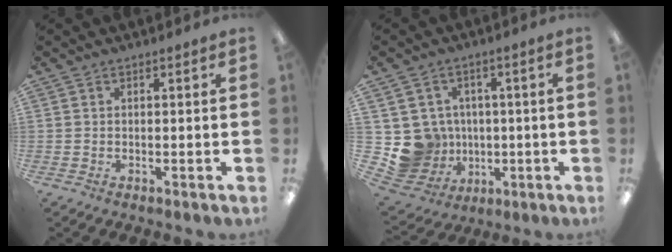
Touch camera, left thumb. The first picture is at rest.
{"total": 10.2, "force": [-1.1, 10.0, 1.9], "torque": [-0.067, 0.008, -0.004]}